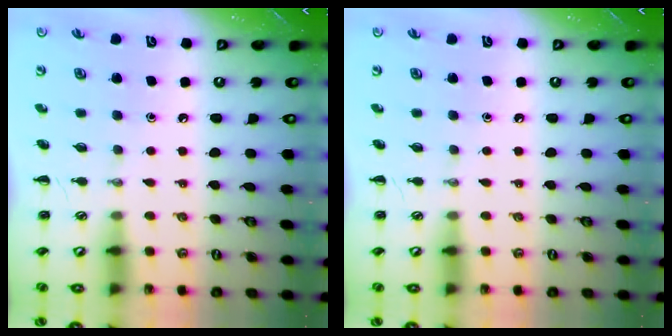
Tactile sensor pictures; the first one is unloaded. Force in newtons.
{"total": 0.0}